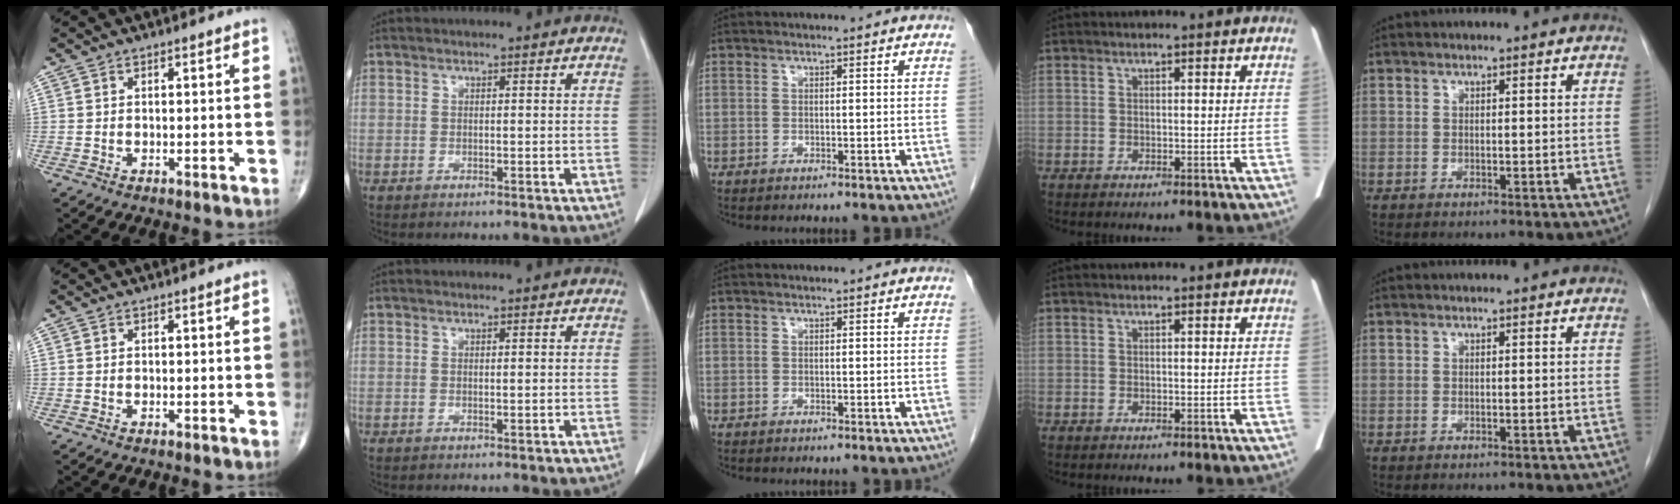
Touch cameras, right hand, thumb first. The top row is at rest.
{}